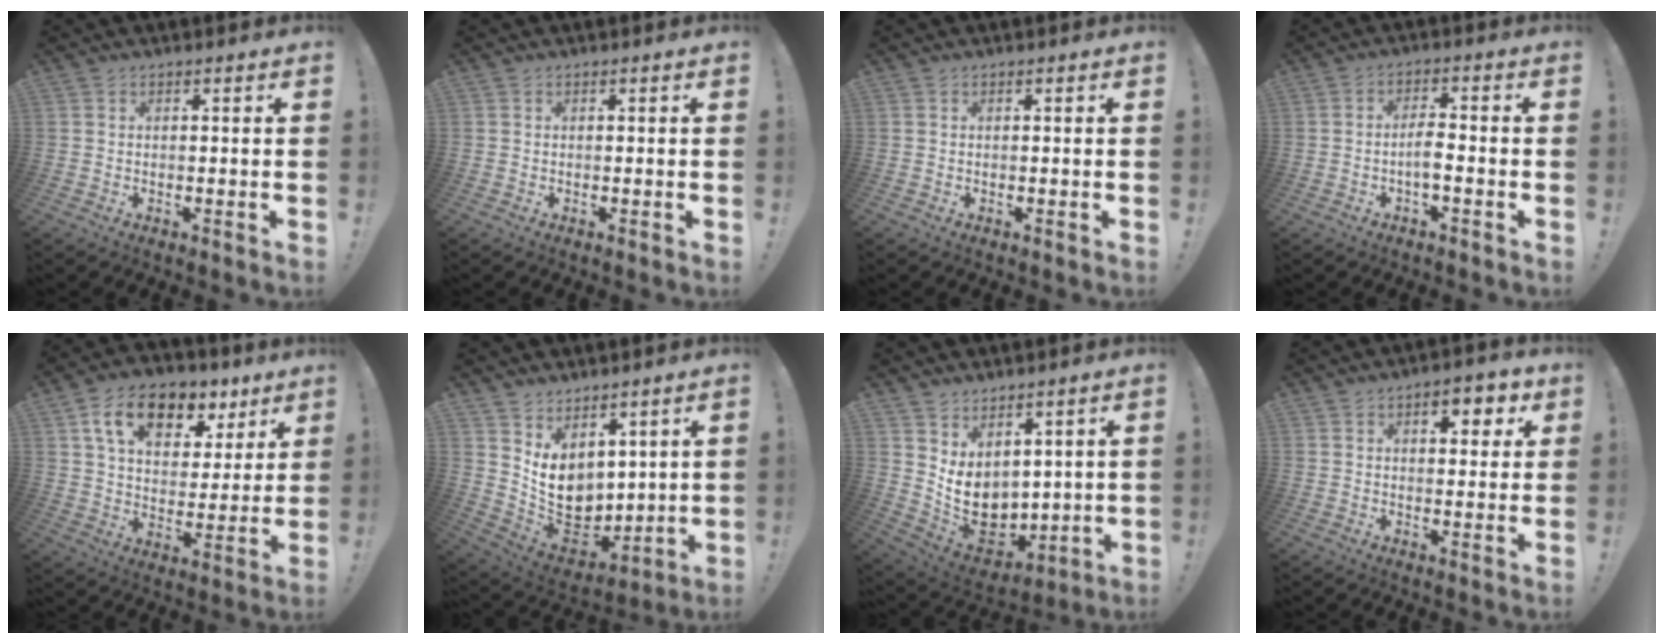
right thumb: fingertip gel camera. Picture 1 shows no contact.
{"total": 0.0}
{"total": 0.0}
{"total": 4.5, "force": [-1.5, 1.9, 3.8], "torque": [-0.078, 0.005, -0.028]}
{"total": 15.5, "force": [8.9, 9.2, 8.7], "torque": [-0.137, -0.041, 0.159]}
{"total": 10.6, "force": [3.3, 8.5, 5.4], "torque": [-0.077, -0.051, 0.078]}
{"total": 10.1, "force": [2.3, 8.0, 5.6], "torque": [-0.081, -0.038, 0.059]}
{"total": 6.7, "force": [3.1, 3.4, 4.9], "torque": [-0.047, -0.010, 0.044]}